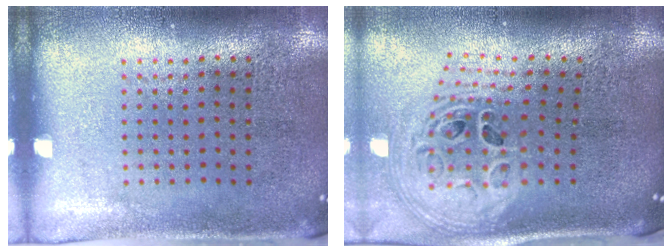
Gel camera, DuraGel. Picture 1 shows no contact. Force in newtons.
{"total": 2.5, "press": 1.8, "slide": 1.7}